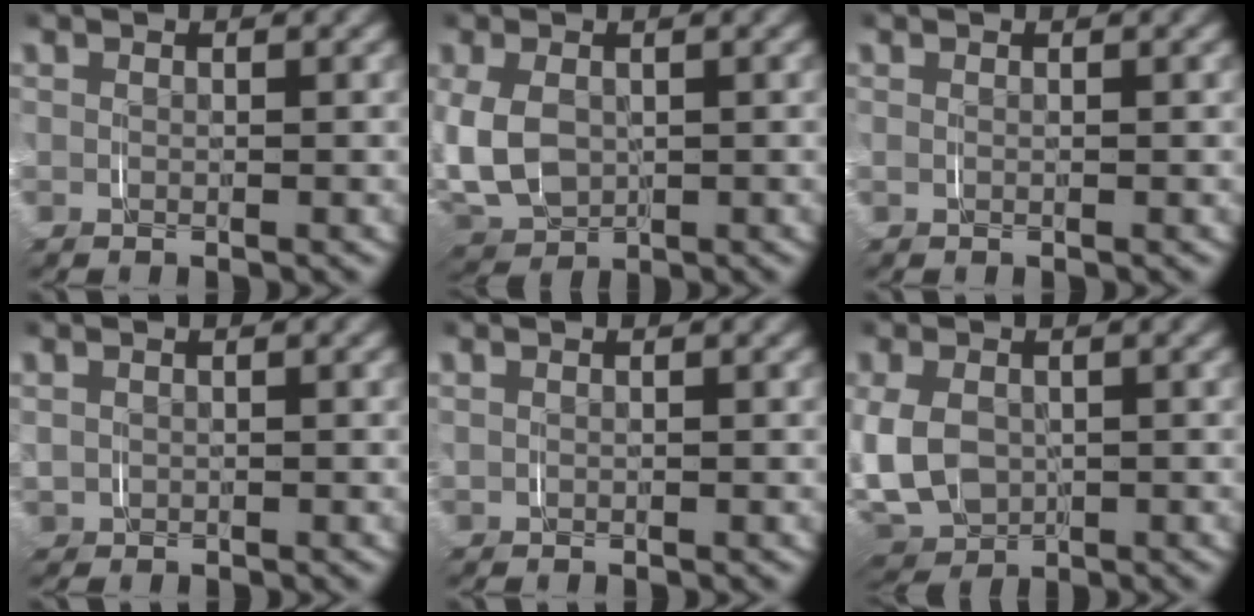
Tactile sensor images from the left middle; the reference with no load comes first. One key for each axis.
{"total": 7.7, "fx": -0.5, "fy": 6.5, "fz": 4.1, "tx": -0.125, "ty": -0.018, "tz": -0.001}
{"total": 0.0}
{"total": 1.8, "fx": 0.4, "fy": 1.7, "fz": 0.6, "tx": -0.026, "ty": -0.002, "tz": 0.008}
{"total": 0.8, "fx": 0.5, "fy": 0.4, "fz": 0.4, "tx": -0.009, "ty": 0.005, "tz": 0.009}
{"total": 9.1, "fx": -0.9, "fy": 7.9, "fz": 4.5, "tx": -0.137, "ty": -0.029, "tz": -0.007}